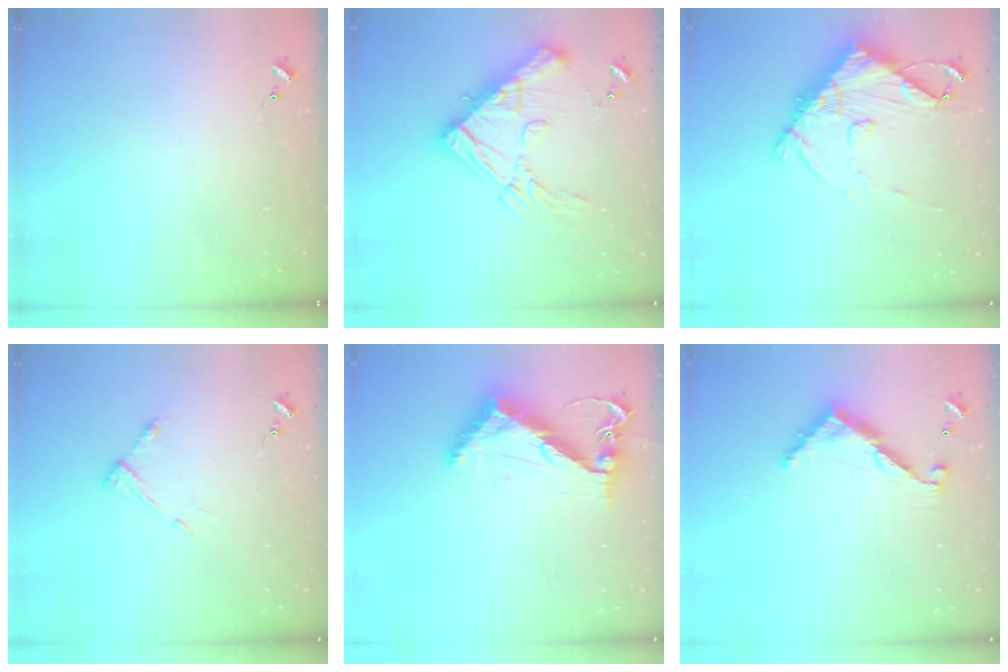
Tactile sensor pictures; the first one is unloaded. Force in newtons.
{"total": 20.5, "press": 20.3, "slide": 2.3}
{"total": 13.5, "press": 13.4, "slide": 1.5}
{"total": 6.4, "press": 6.4, "slide": 0.4}
{"total": 10.7, "press": 10.6, "slide": 1.3}
{"total": 9.2, "press": 9.2, "slide": 0.6}